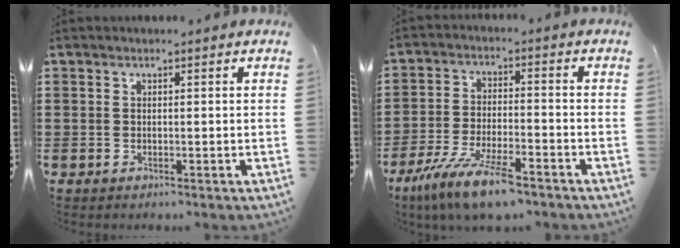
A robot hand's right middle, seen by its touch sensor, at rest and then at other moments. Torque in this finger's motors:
{"motor_torque": [1.35, -0.79, 0.65, 0.21]}